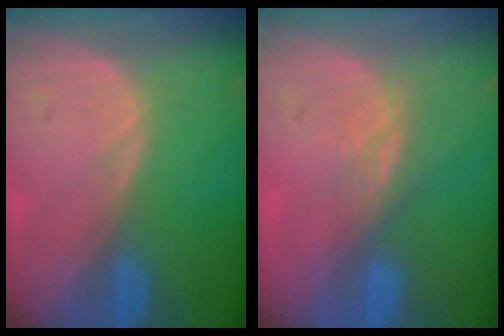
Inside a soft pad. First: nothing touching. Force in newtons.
{"total": 3.0, "press": 2.6, "slide": 1.5}